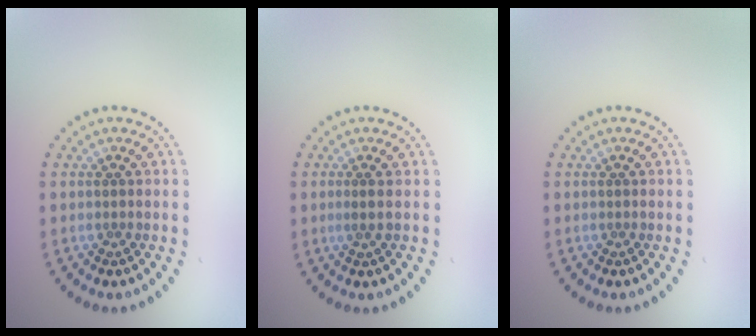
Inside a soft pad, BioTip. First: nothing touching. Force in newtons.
{"total": 0.6, "press": 0.4, "slide": 0.4}
{"total": 0.0}